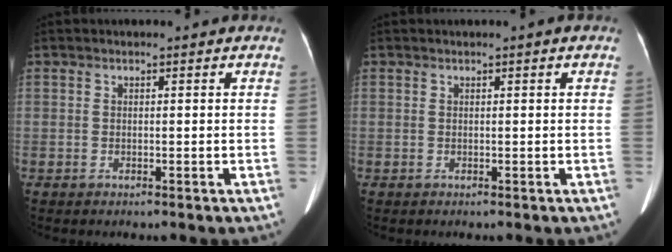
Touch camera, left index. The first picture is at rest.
{"total": 0.0}